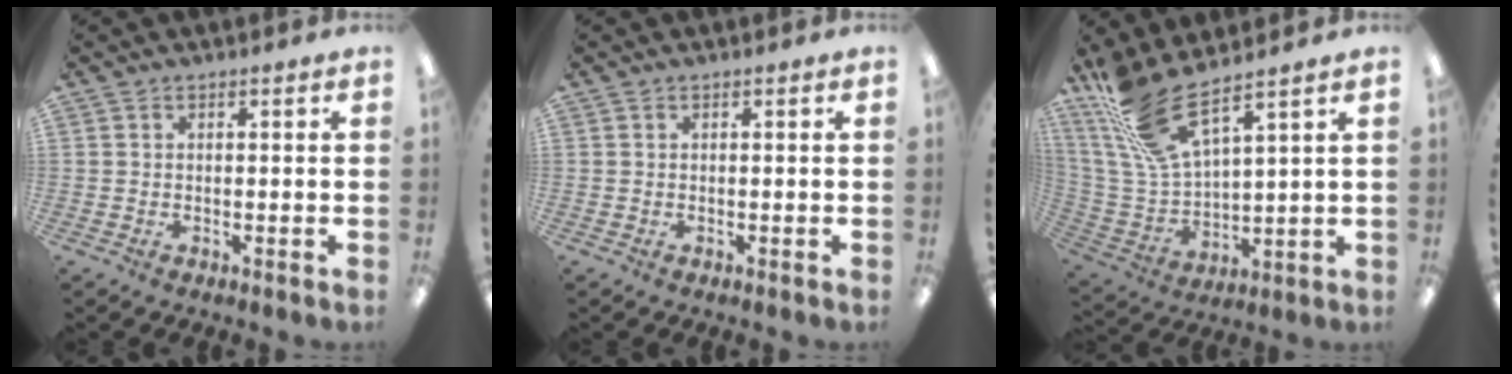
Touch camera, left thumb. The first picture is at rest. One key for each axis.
{"total": 0.0}
{"total": 15.4, "fx": 11.3, "fy": 4.2, "fz": 9.6, "tx": -0.236, "ty": -0.060, "tz": 0.201}